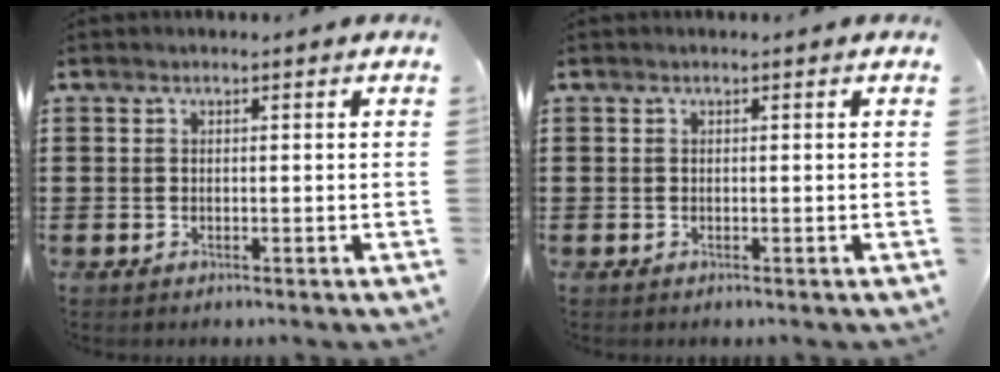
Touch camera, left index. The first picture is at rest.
{"total": 0.0}